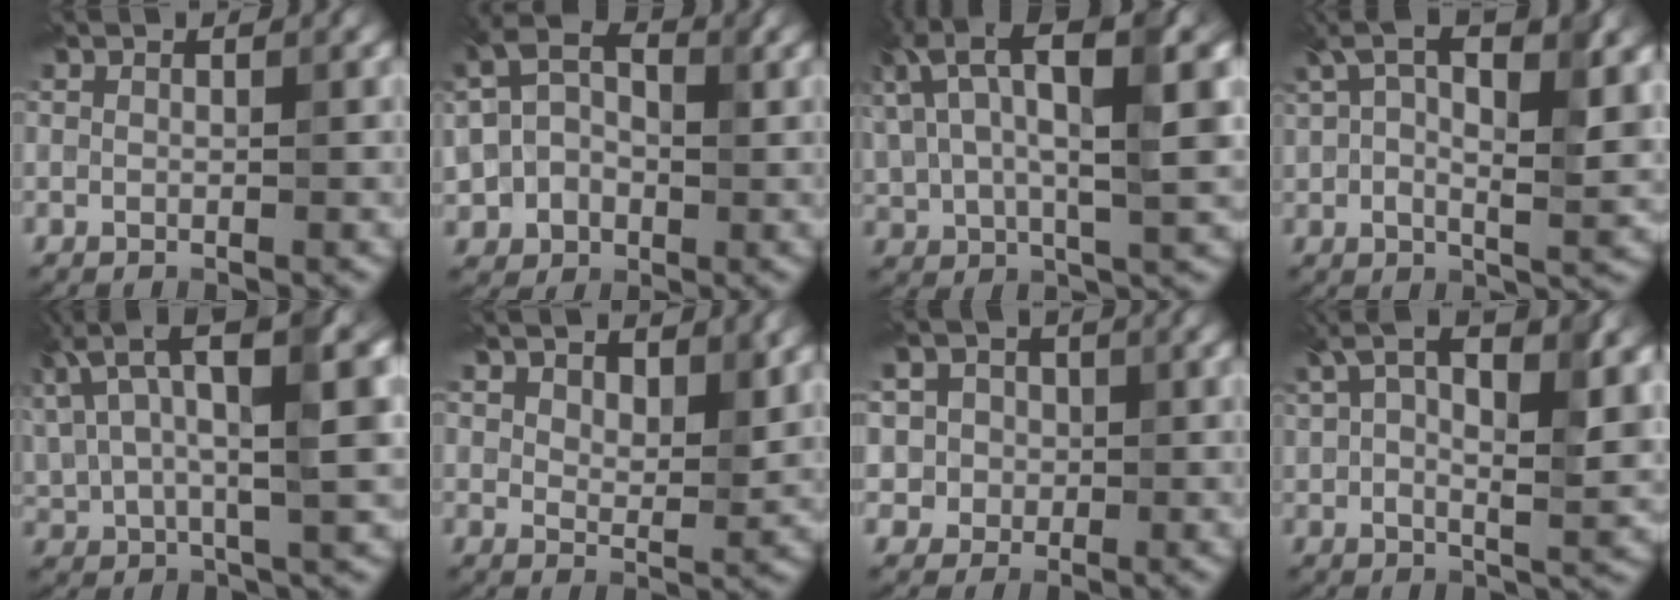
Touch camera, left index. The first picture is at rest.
{"total": 6.7, "force": [0.3, 5.1, 4.3], "torque": [-0.093, 0.012, 0.001]}
{"total": 11.2, "force": [5.1, 4.0, 9.2], "torque": [-0.189, 0.021, 0.085]}
{"total": 10.4, "force": [3.5, 5.0, 8.5], "torque": [-0.170, 0.001, 0.055]}
{"total": 11.9, "force": [5.9, 3.6, 9.7], "torque": [-0.198, 0.024, 0.100]}
{"total": 5.2, "force": [3.4, 2.3, 3.1], "torque": [-0.060, -0.003, 0.052]}
{"total": 5.1, "force": [1.2, 4.6, 1.9], "torque": [-0.026, 0.016, 0.001]}
{"total": 11.3, "force": [4.4, 5.3, 8.9], "torque": [-0.171, 0.003, 0.071]}